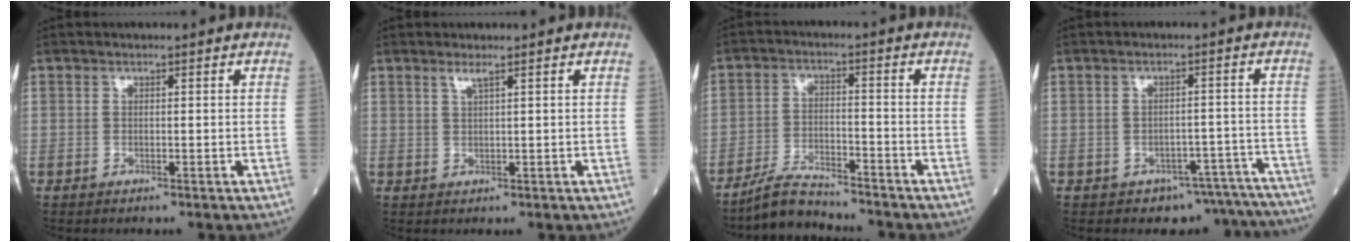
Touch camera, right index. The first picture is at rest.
{"total": 1.3, "force": [0.9, -0.3, 0.9], "torque": [-0.022, -0.002, 0.020]}
{"total": 6.5, "force": [-6.3, 0.8, 1.5], "torque": [-0.029, -0.009, -0.113]}
{"total": 11.0, "force": [-10.3, 3.8, 0.4], "torque": [0.021, 0.045, -0.114]}